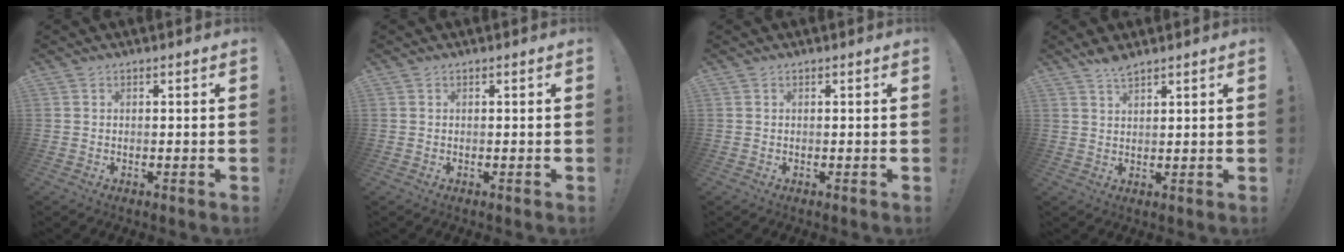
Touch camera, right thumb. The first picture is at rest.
{"total": 0.0}
{"total": 0.0}
{"total": 3.5, "force": [3.0, 0.5, 1.6], "torque": [-0.021, -0.022, 0.052]}